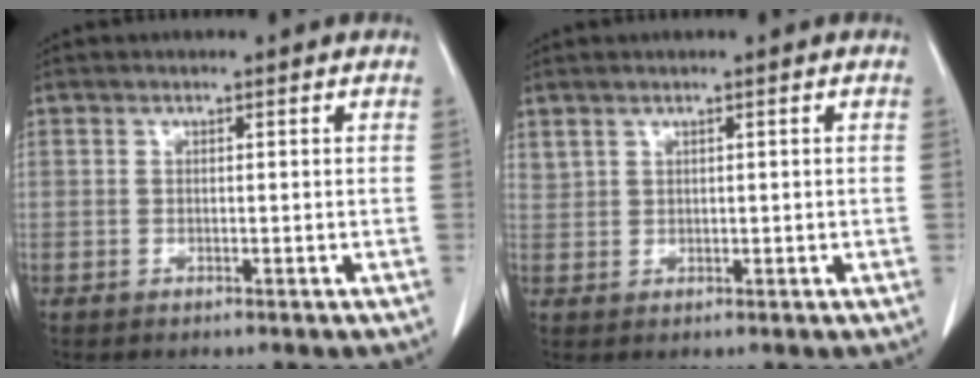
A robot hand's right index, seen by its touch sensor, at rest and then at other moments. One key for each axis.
{"total": 1.3, "fx": 1.1, "fy": 0.7, "fz": 0.3, "tx": -0.006, "ty": 0.009, "tz": 0.029}